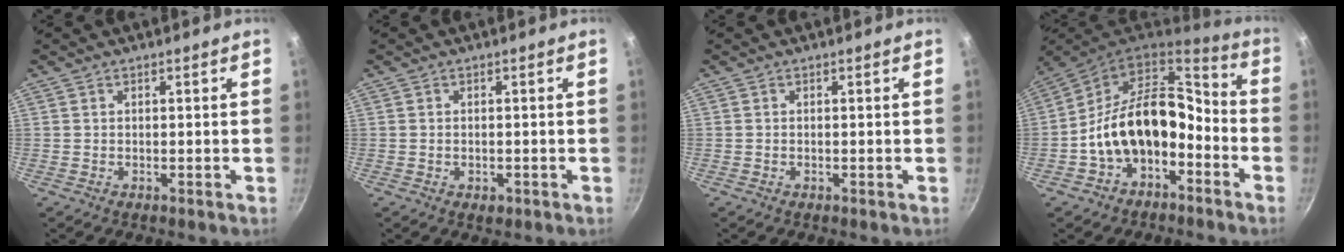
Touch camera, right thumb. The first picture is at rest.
{"total": 1.8, "force": [-0.7, 1.2, 1.2], "torque": [-0.017, -0.002, -0.010]}
{"total": 0.0}
{"total": 17.2, "force": [-4.8, 11.4, 12.0], "torque": [-0.177, 0.071, -0.090]}